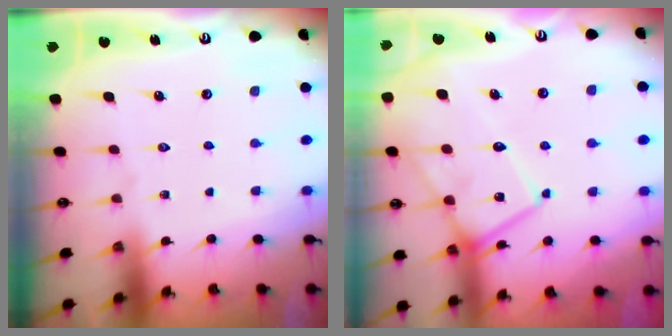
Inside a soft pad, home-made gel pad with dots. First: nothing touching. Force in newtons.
{"total": 13.7, "press": 13.7, "slide": 1.2}